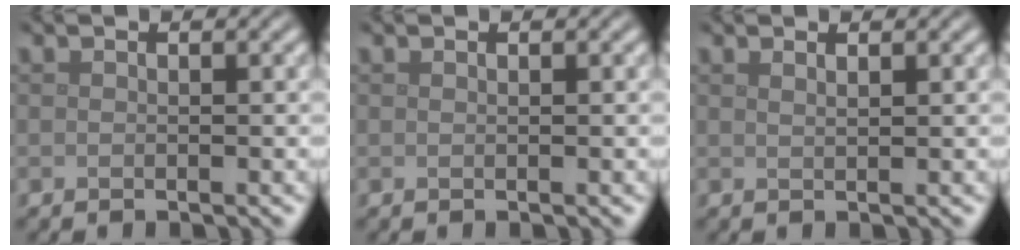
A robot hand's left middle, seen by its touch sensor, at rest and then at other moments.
{"total": 0.0}
{"total": 1.0, "force": [0.7, 0.3, 0.6], "torque": [-0.003, 0.000, 0.006]}